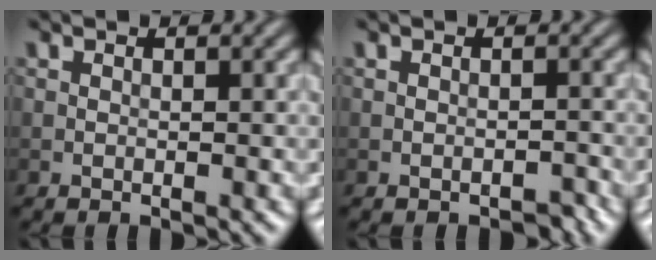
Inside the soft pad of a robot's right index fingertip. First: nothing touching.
{"total": 1.0, "force": [-0.8, 0.4, 0.4], "torque": [-0.005, 0.001, -0.011]}